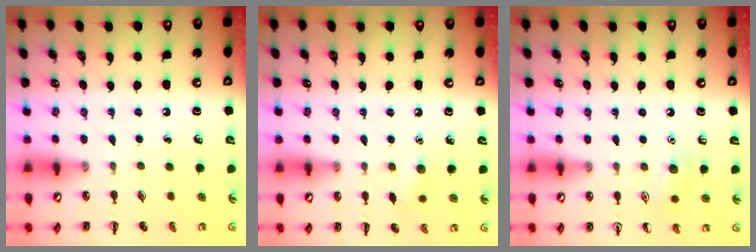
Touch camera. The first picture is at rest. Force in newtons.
{"total": 5.0, "press": 4.8, "slide": 1.4}
{"total": 7.1, "press": 6.8, "slide": 1.8}